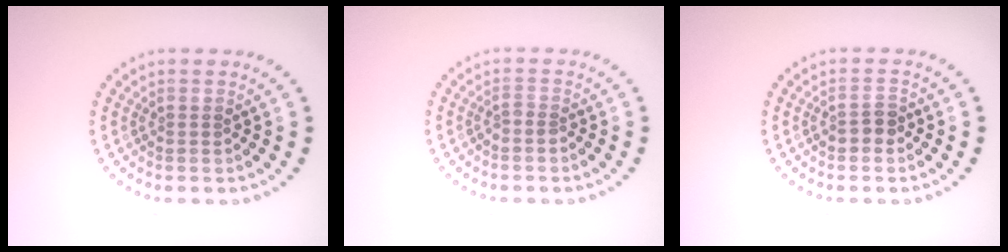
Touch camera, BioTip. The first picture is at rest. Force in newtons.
{"total": 0.7, "press": 0.3, "slide": 0.6}
{"total": 1.5, "press": 1.4, "slide": 0.5}